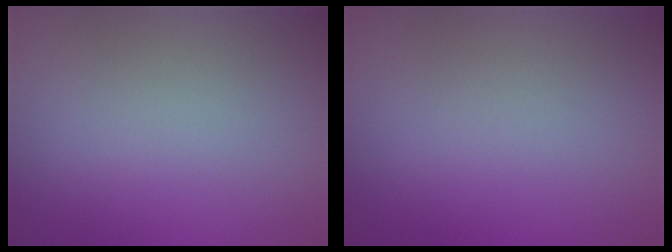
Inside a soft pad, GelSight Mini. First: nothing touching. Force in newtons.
{"total": 0.0}